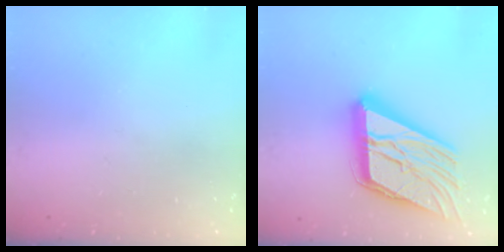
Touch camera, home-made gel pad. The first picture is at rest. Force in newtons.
{"total": 25.0, "press": 24.8, "slide": 2.8}